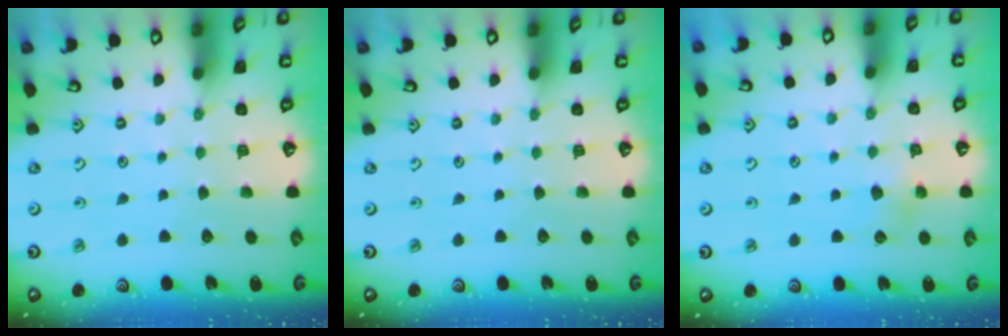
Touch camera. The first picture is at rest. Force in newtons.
{"total": 0.0}
{"total": 5.4, "press": 5.3, "slide": 0.4}